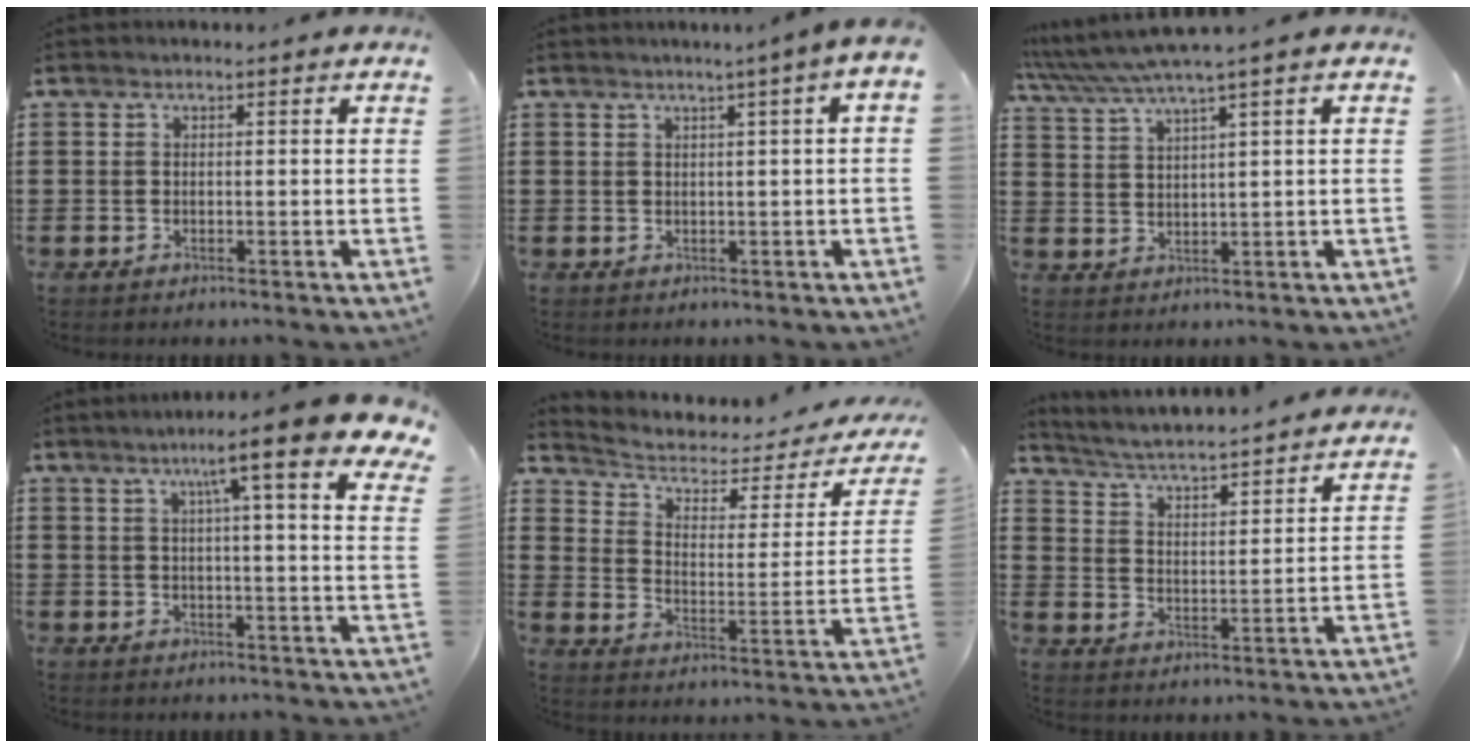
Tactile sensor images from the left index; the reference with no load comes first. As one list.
[{"total": 1.8, "force": [0.7, -0.2, 1.6], "torque": [-0.031, -0.005, 0.013]}, {"total": 4.0, "force": [3.0, -0.3, 2.7], "torque": [-0.070, -0.014, 0.046]}, {"total": 11.0, "force": [6.8, 0.8, 8.7], "torque": [-0.145, -0.022, 0.103]}, {"total": 3.5, "force": [2.0, 1.9, 2.2], "torque": [-0.059, -0.014, 0.026]}, {"total": 3.6, "force": [3.5, -0.5, 0.7], "torque": [-0.034, -0.039, 0.050]}]